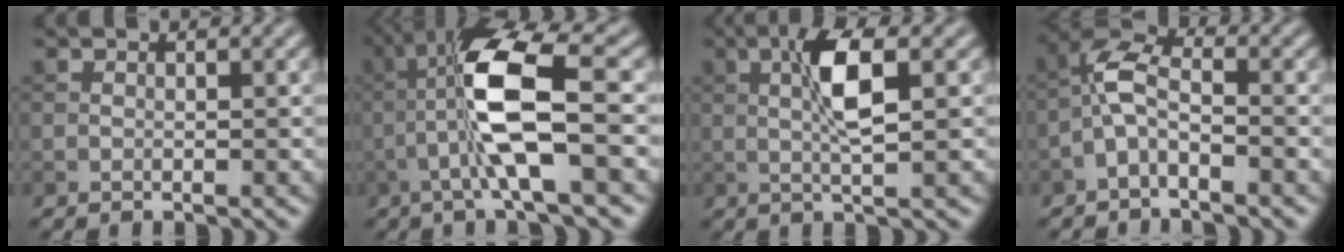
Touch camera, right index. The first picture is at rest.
{"total": 8.4, "force": [-1.2, 1.4, 8.2], "torque": [-0.157, 0.019, -0.025]}
{"total": 4.9, "force": [0.9, 0.9, 4.7], "torque": [-0.092, 0.008, 0.017]}
{"total": 3.7, "force": [-1.6, 1.5, 2.9], "torque": [-0.063, 0.016, -0.043]}